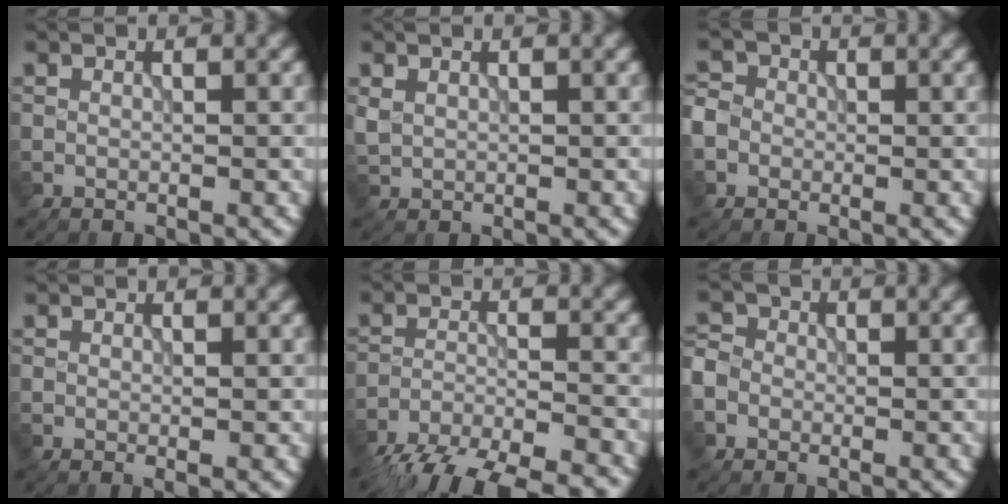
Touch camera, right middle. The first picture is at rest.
{"total": 1.0, "force": [0.5, 0.7, 0.5], "torque": [-0.015, 0.000, 0.015]}
{"total": 4.4, "force": [-0.9, 4.0, 1.6], "torque": [-0.031, 0.015, -0.040]}
{"total": 0.5, "force": [0.0, 0.1, 0.5], "torque": [-0.003, -0.003, -0.001]}
{"total": 10.2, "force": [-9.1, 2.5, 3.8], "torque": [-0.059, -0.021, -0.141]}
{"total": 3.7, "force": [-0.9, 3.4, 1.4], "torque": [-0.024, 0.016, -0.037]}